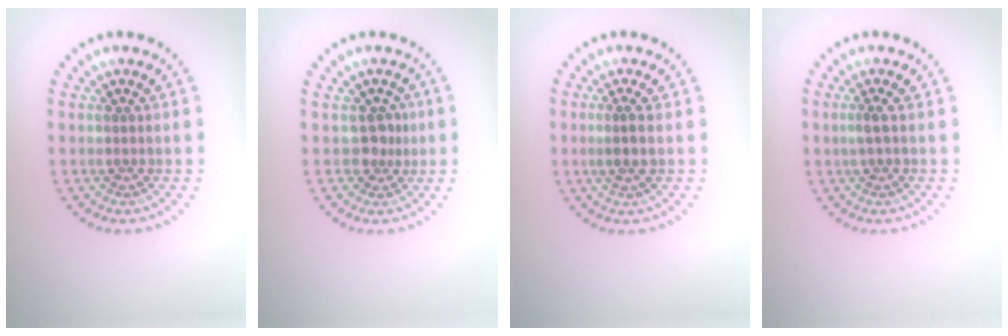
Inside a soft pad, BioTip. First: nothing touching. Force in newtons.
{"total": 1.7, "press": 1.3, "slide": 1.1}
{"total": 1.5, "press": 1.3, "slide": 0.7}
{"total": 1.0, "press": 0.8, "slide": 0.6}